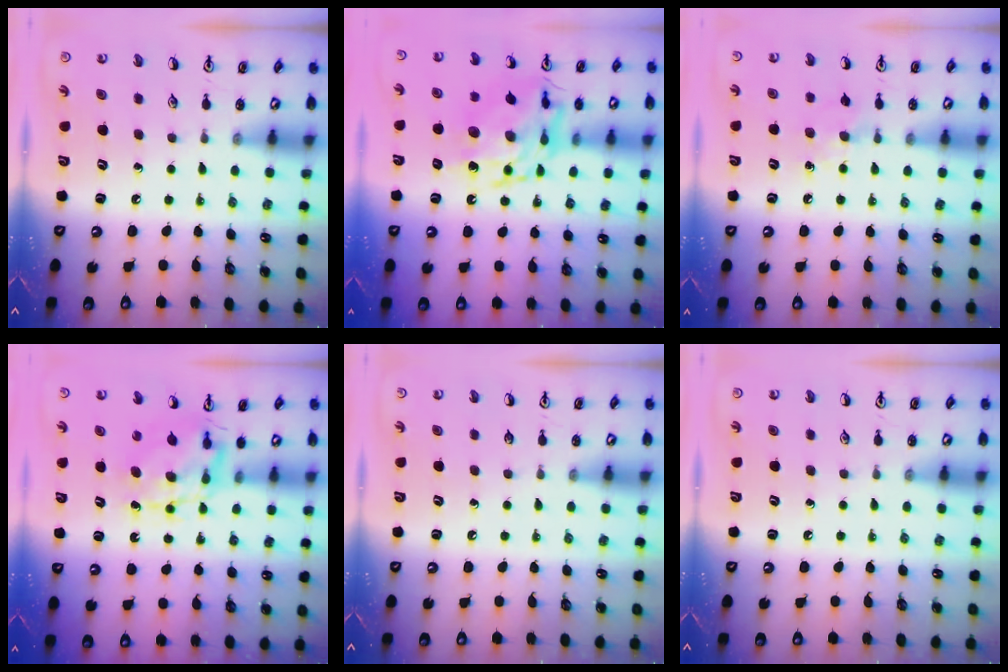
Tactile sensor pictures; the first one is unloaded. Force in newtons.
{"total": 14.0, "press": 14.0, "slide": 1.2}
{"total": 5.9, "press": 5.9, "slide": 0.6}
{"total": 7.3, "press": 7.3, "slide": 0.8}
{"total": 0.0}
{"total": 0.0}